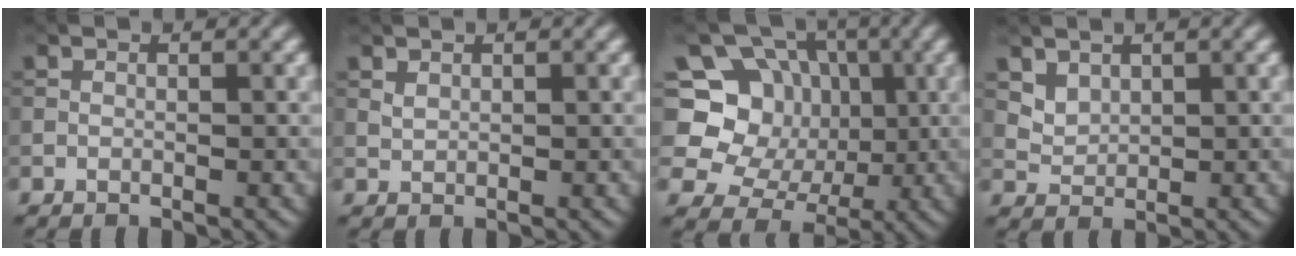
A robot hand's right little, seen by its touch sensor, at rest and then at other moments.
{"total": 0.9, "force": [0.6, 0.5, 0.4], "torque": [-0.011, -0.001, 0.016]}
{"total": 9.5, "force": [1.1, 8.5, 4.0], "torque": [-0.079, 0.005, -0.006]}
{"total": 2.2, "force": [1.4, 1.4, 0.7], "torque": [-0.021, -0.013, 0.046]}